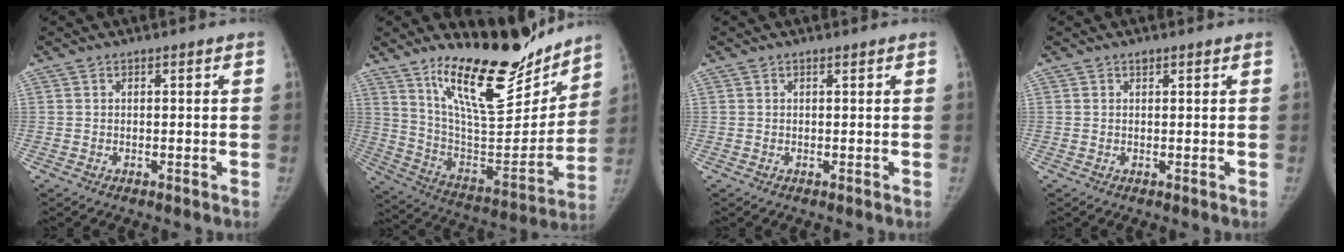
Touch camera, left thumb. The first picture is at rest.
{"total": 24.3, "force": [18.2, 8.1, 13.9], "torque": [-0.164, -0.115, 0.303]}
{"total": 0.0}
{"total": 0.6, "force": [0.5, 0.3, 0.2], "torque": [0.002, -0.003, 0.006]}